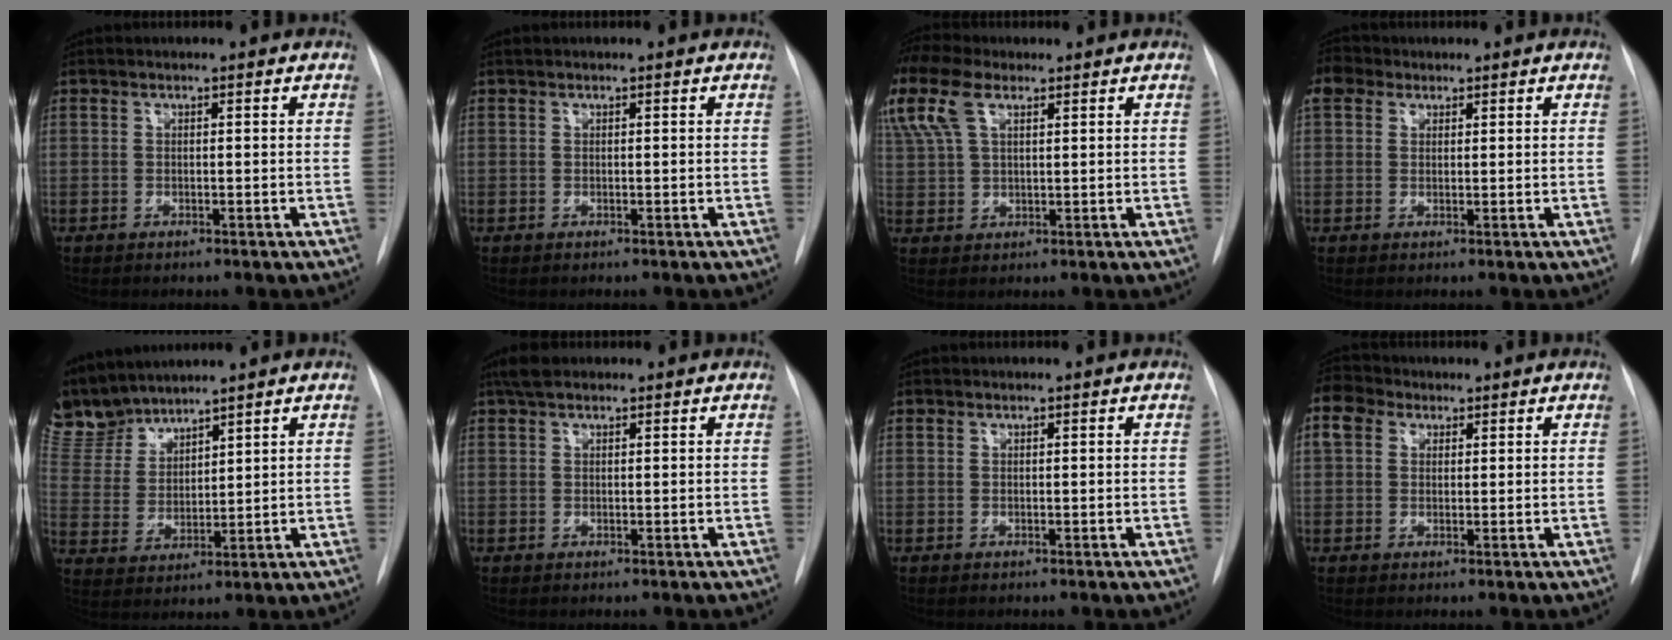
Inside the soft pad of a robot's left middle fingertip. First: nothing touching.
{"total": 0.0}
{"total": 14.2, "force": [8.0, 7.4, 9.2], "torque": [-0.247, 0.044, 0.153]}
{"total": 3.5, "force": [2.0, 2.6, 1.2], "torque": [-0.031, 0.017, 0.038]}
{"total": 9.1, "force": [8.8, 1.9, 1.3], "torque": [-0.050, 0.008, 0.197]}
{"total": 2.8, "force": [2.1, 1.1, 1.4], "torque": [-0.030, 0.016, 0.039]}
{"total": 0.0}
{"total": 5.2, "force": [2.5, 3.9, 2.3], "torque": [-0.058, 0.028, 0.049]}